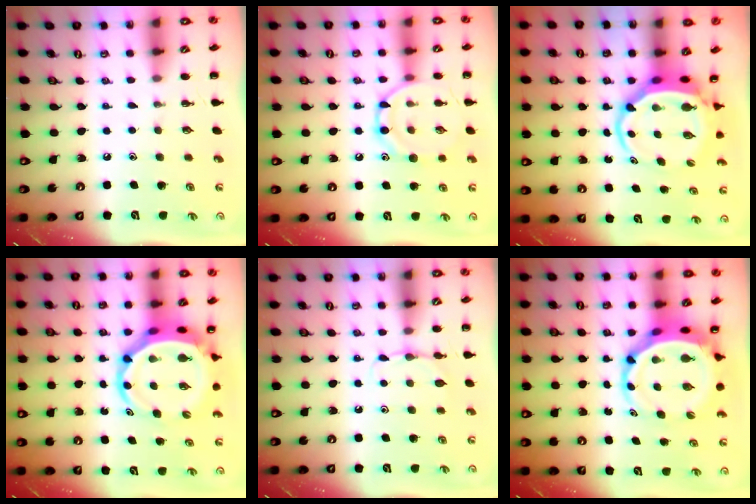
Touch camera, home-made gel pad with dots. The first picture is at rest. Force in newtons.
{"total": 11.7, "press": 11.7, "slide": 0.7}
{"total": 6.3, "press": 6.2, "slide": 1.5}
{"total": 8.3, "press": 8.0, "slide": 2.3}
{"total": 4.7, "press": 4.5, "slide": 1.4}
{"total": 6.6, "press": 6.3, "slide": 2.0}